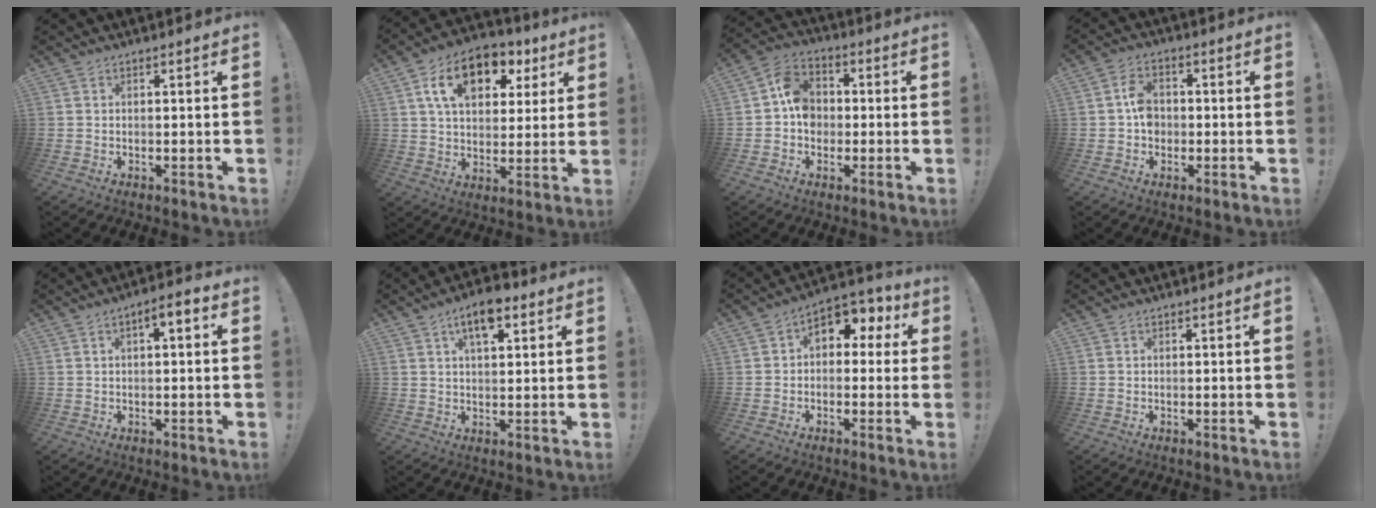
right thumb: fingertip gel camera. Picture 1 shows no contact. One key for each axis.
{"total": 15.7, "fx": 7.1, "fy": 10.0, "fz": 9.8, "tx": -0.152, "ty": -0.020, "tz": 0.127}
{"total": 9.8, "fx": -0.2, "fy": 8.3, "fz": 5.2, "tx": -0.080, "ty": 0.020, "tz": 0.001}
{"total": 6.3, "fx": -0.4, "fy": 5.1, "fz": 3.6, "tx": -0.063, "ty": 0.013, "tz": -0.005}
{"total": 4.1, "fx": 0.6, "fy": 1.7, "fz": 3.7, "tx": -0.051, "ty": 0.003, "tz": 0.004}
{"total": 8.5, "fx": 4.5, "fy": 3.8, "fz": 6.1, "tx": -0.089, "ty": -0.009, "tz": 0.076}
{"total": 6.6, "fx": 1.6, "fy": 4.9, "fz": 4.0, "tx": -0.052, "ty": -0.003, "tz": 0.033}
{"total": 0.0}